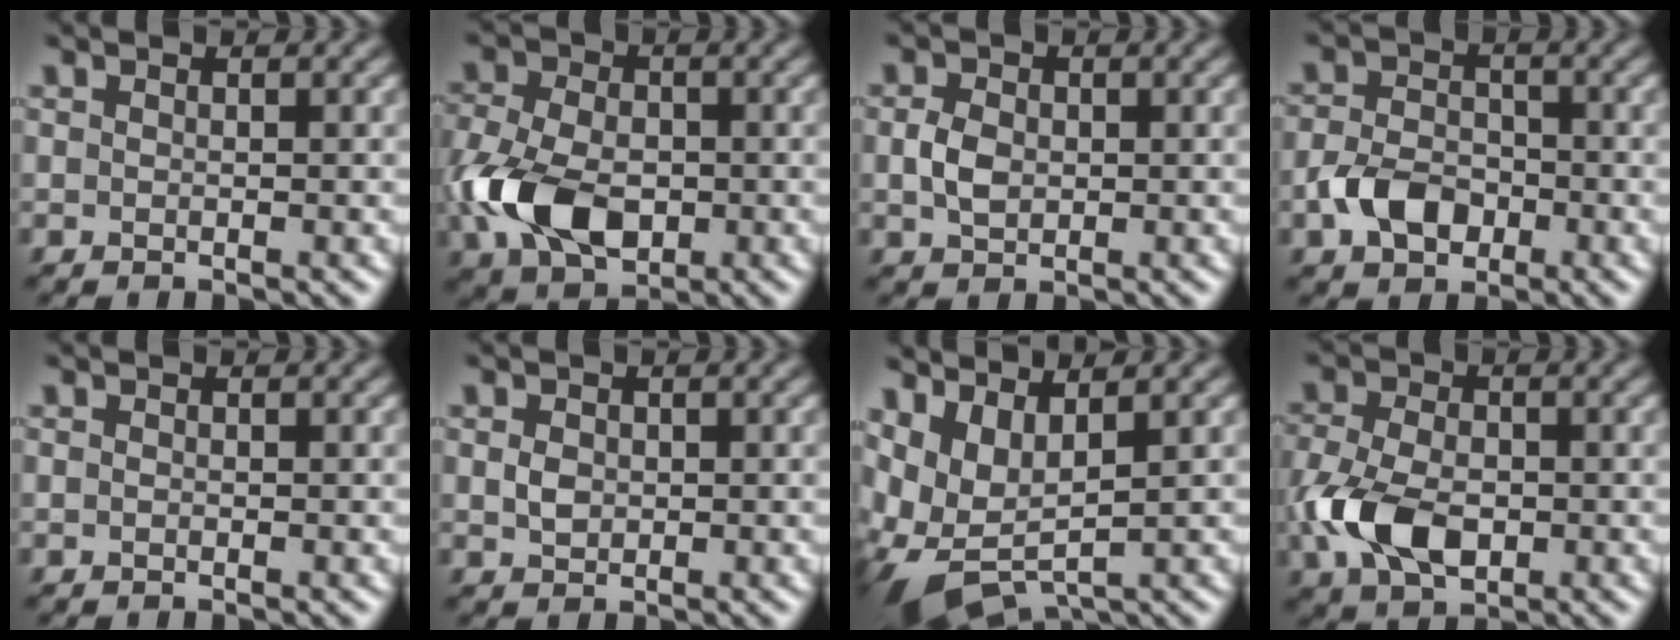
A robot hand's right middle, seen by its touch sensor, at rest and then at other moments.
{"total": 8.1, "force": [-1.8, 5.4, 5.7], "torque": [-0.134, -0.009, -0.041]}
{"total": 2.3, "force": [0.0, 1.7, 1.5], "torque": [-0.034, 0.000, -0.001]}
{"total": 4.0, "force": [-1.6, 2.9, 2.3], "torque": [-0.049, 0.002, -0.036]}
{"total": 0.0}
{"total": 1.4, "force": [0.1, 1.1, 0.8], "torque": [-0.018, 0.000, 0.001]}
{"total": 6.9, "force": [0.4, 3.6, 5.9], "torque": [-0.133, -0.006, 0.010]}
{"total": 6.4, "force": [-1.4, 4.2, 4.7], "torque": [-0.109, -0.004, -0.032]}